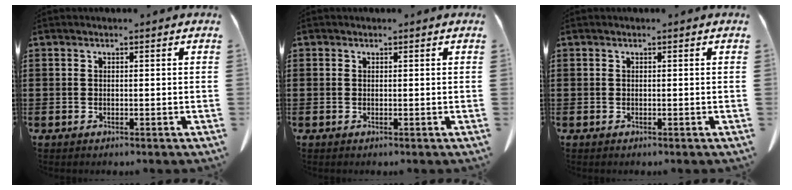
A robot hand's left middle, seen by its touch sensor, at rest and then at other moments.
{"total": 0.0}
{"total": 0.0}